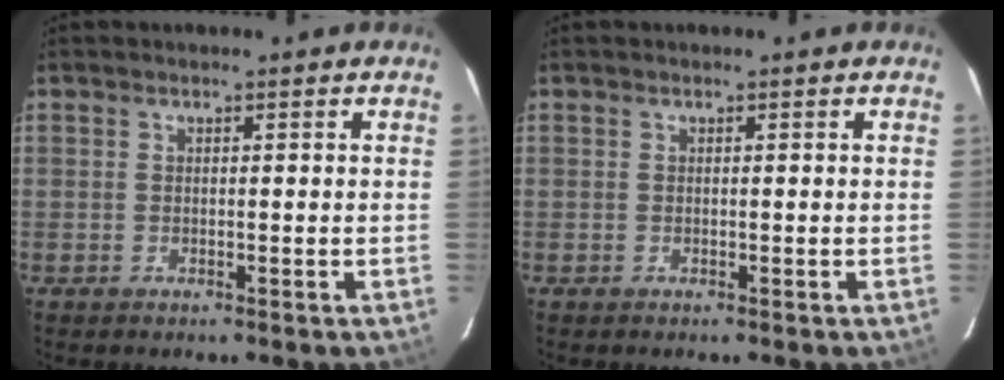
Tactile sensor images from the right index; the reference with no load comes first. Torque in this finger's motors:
{"motor_torque": [0.00, 0.00, 0.00, 0.00]}